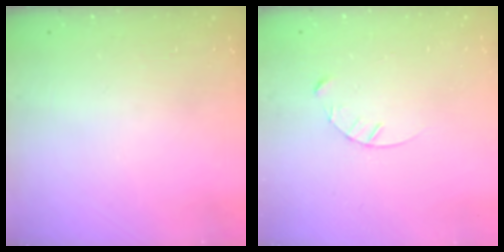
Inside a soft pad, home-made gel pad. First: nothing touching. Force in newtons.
{"total": 3.4, "press": 3.4, "slide": 0.3}